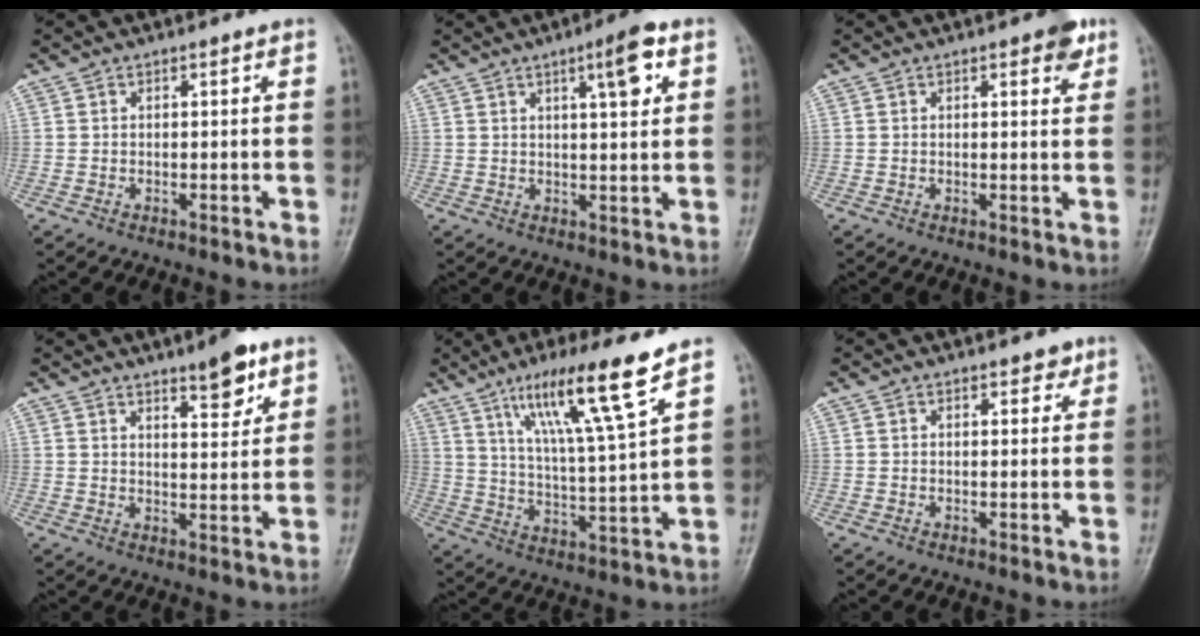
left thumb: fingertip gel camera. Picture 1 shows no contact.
{"total": 6.5, "force": [2.9, 1.5, 5.6], "torque": [-0.075, -0.009, 0.042]}
{"total": 3.7, "force": [2.1, 1.3, 2.7], "torque": [-0.023, -0.007, 0.021]}
{"total": 6.9, "force": [4.6, 2.1, 4.7], "torque": [-0.053, -0.032, 0.068]}
{"total": 14.6, "force": [9.1, 0.4, 11.5], "torque": [-0.200, -0.045, 0.163]}
{"total": 2.2, "force": [1.6, 1.1, 0.9], "torque": [0.005, -0.007, 0.018]}